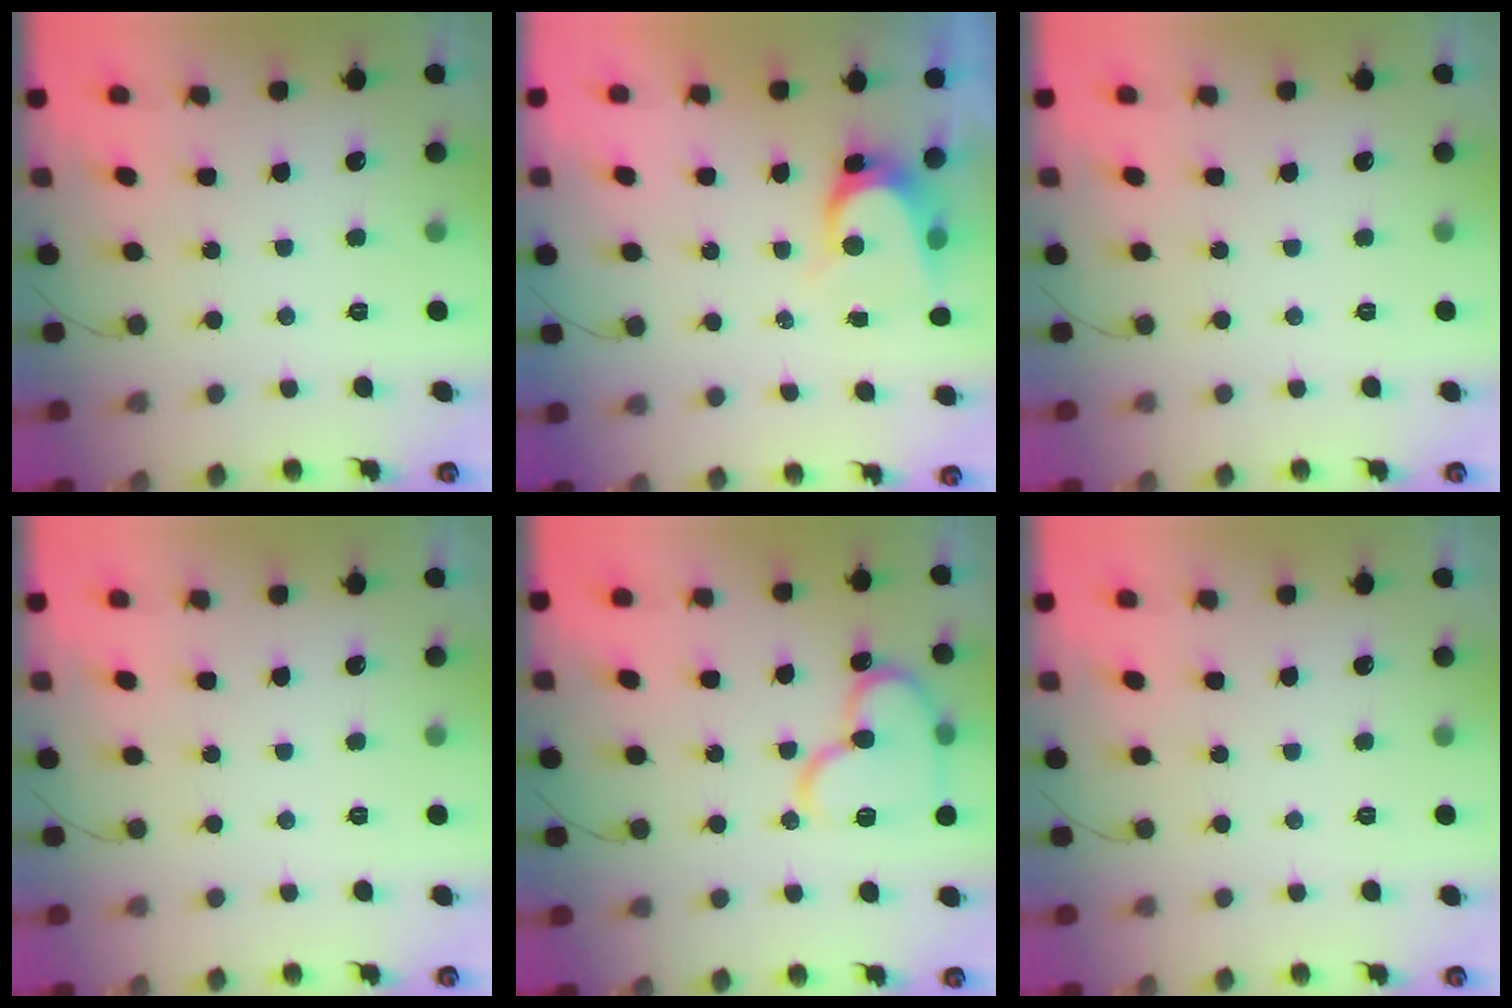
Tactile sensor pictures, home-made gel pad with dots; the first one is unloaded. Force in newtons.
{"total": 5.2, "press": 5.2, "slide": 0.4}
{"total": 0.0}
{"total": 0.0}
{"total": 14.9, "press": 14.8, "slide": 1.7}
{"total": 0.0}